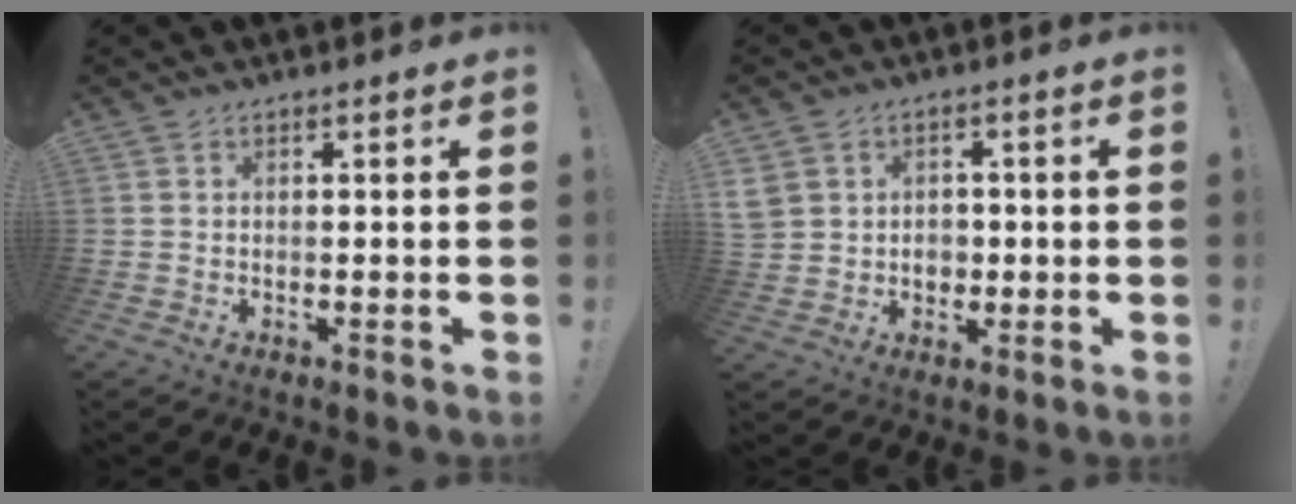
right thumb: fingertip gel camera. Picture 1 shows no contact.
{"total": 6.5, "force": [1.4, 6.1, 1.7], "torque": [-0.032, -0.005, 0.030]}